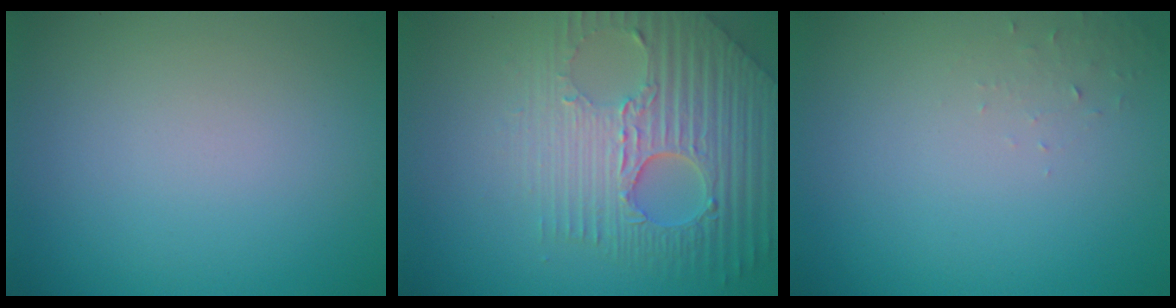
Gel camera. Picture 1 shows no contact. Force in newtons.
{"total": 7.8, "press": 5.6, "slide": 5.4}
{"total": 1.0, "press": 0.9, "slide": 0.1}